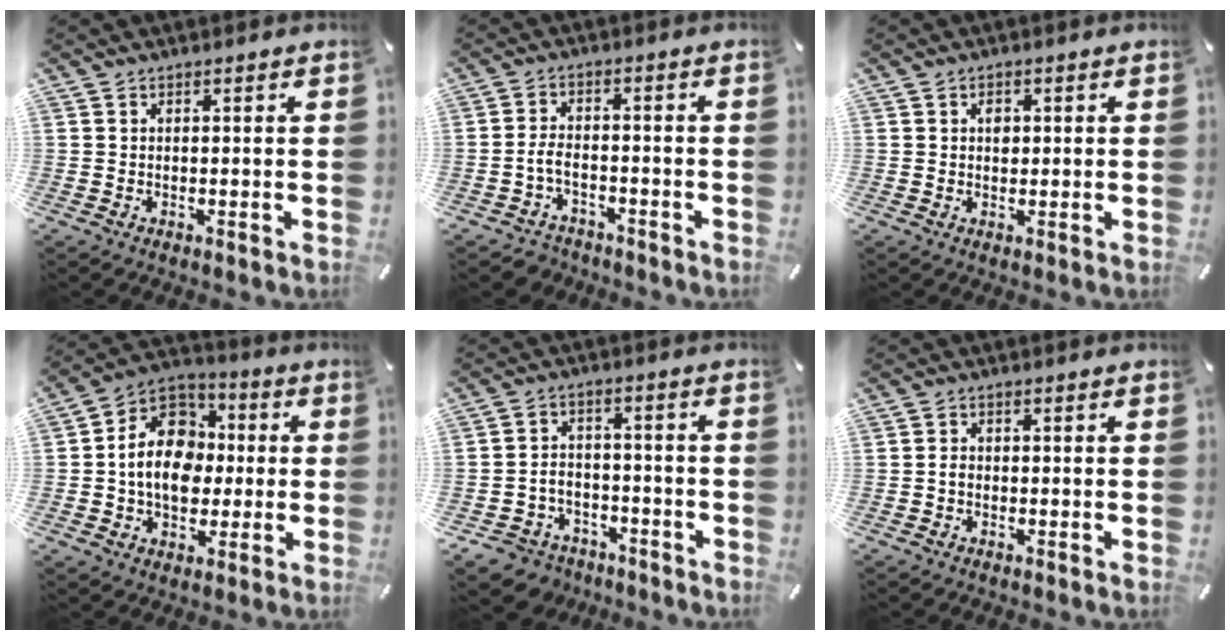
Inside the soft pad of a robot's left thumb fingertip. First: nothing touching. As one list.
[{"total": 4.6, "force": [-2.2, 3.1, 2.6], "torque": [-0.067, 0.008, -0.048]}, {"total": 2.0, "force": [0.3, 1.6, 1.2], "torque": [-0.001, -0.002, -0.002]}, {"total": 14.7, "force": [-1.4, 12.1, 8.2], "torque": [-0.156, 0.016, -0.027]}, {"total": 7.0, "force": [-4.7, 5.0, 1.4], "torque": [-0.042, 0.023, -0.092]}, {"total": 1.5, "force": [-0.5, 1.1, 0.9], "torque": [-0.018, 0.005, -0.012]}]